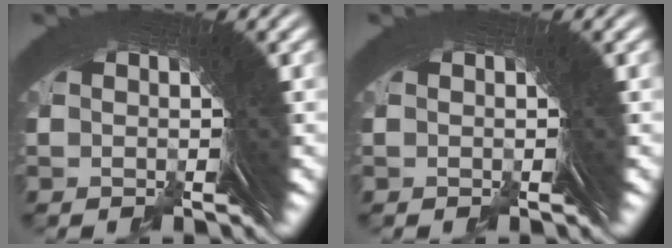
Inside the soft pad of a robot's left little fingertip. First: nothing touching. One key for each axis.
{"total": 0.0}